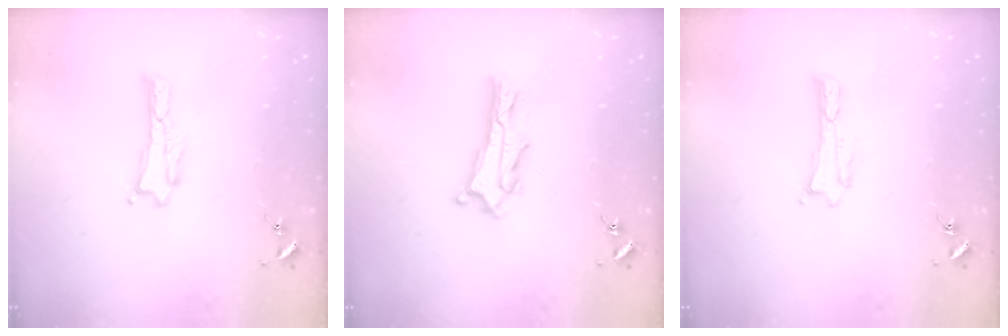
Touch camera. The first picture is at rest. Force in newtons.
{"total": 4.4, "press": 4.4, "slide": 0.3}
{"total": 0.0}